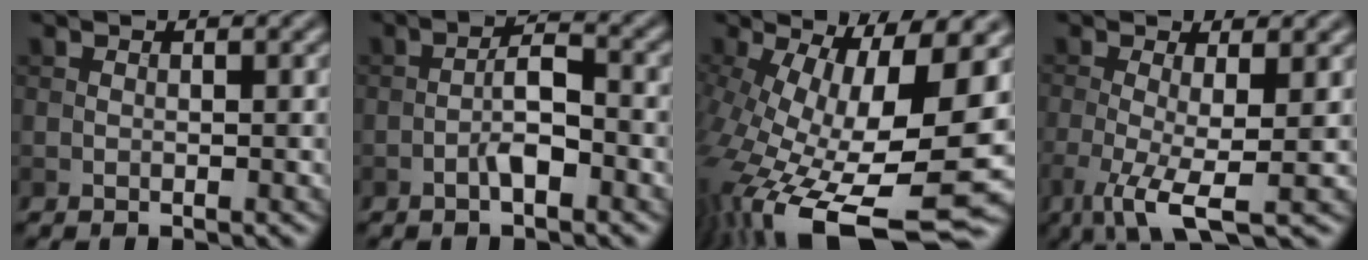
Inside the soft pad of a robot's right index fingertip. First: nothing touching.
{"total": 3.2, "force": [-1.5, 0.8, 2.7], "torque": [-0.047, 0.012, -0.031]}
{"total": 16.6, "force": [-3.1, 6.0, 15.2], "torque": [-0.273, -0.024, -0.042]}
{"total": 5.3, "force": [-1.5, 1.2, 4.9], "torque": [-0.101, -0.014, -0.029]}